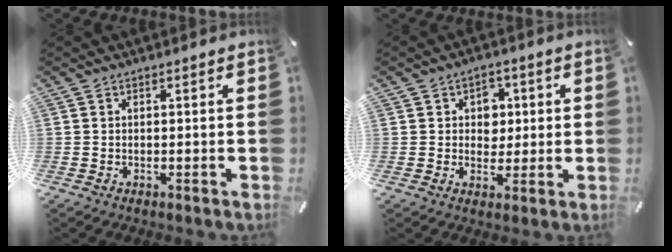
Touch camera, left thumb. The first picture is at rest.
{"total": 5.9, "force": [1.1, 5.3, 2.4], "torque": [-0.022, -0.002, 0.011]}